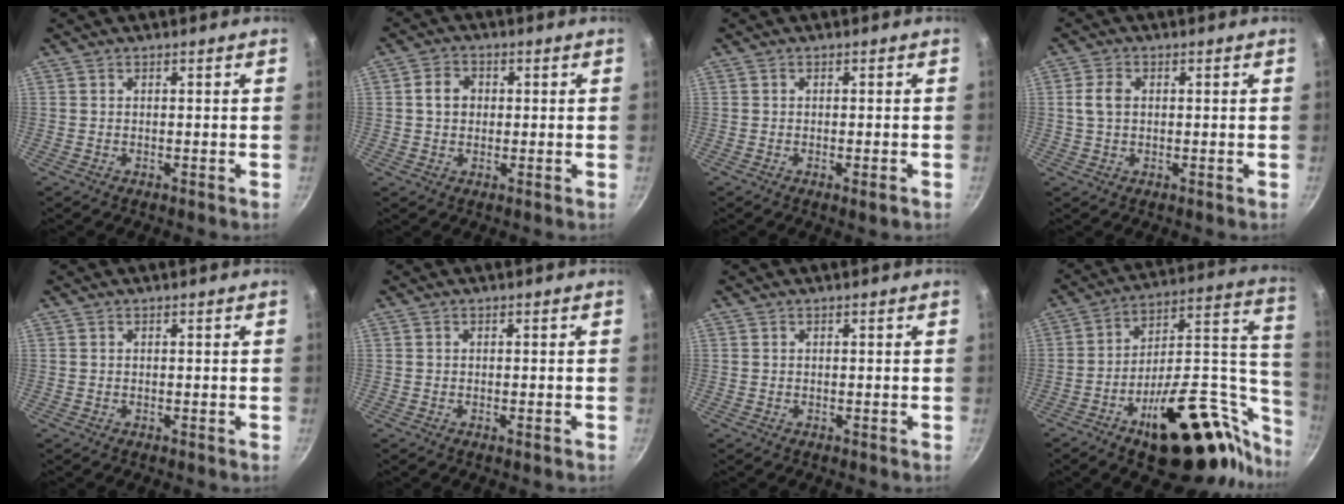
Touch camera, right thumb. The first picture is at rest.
{"total": 4.4, "force": [0.5, 3.7, 2.3], "torque": [-0.022, 0.009, 0.003]}
{"total": 1.6, "force": [-0.9, 0.2, 1.4], "torque": [-0.029, -0.002, -0.015]}
{"total": 3.7, "force": [0.4, 2.6, 2.6], "torque": [-0.049, 0.008, 0.006]}
{"total": 0.0}
{"total": 0.7, "force": [-0.4, 0.0, 0.5], "torque": [-0.010, 0.002, -0.009]}
{"total": 0.0}
{"total": 32.0, "force": [-13.3, 15.3, 24.8], "torque": [-0.275, 0.087, -0.192]}